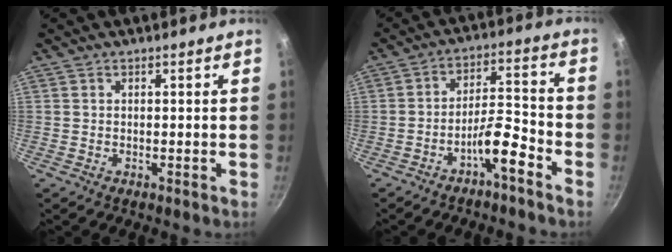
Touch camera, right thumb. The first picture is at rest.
{"total": 7.4, "force": [-4.7, 1.7, 5.4], "torque": [-0.087, 0.048, -0.076]}